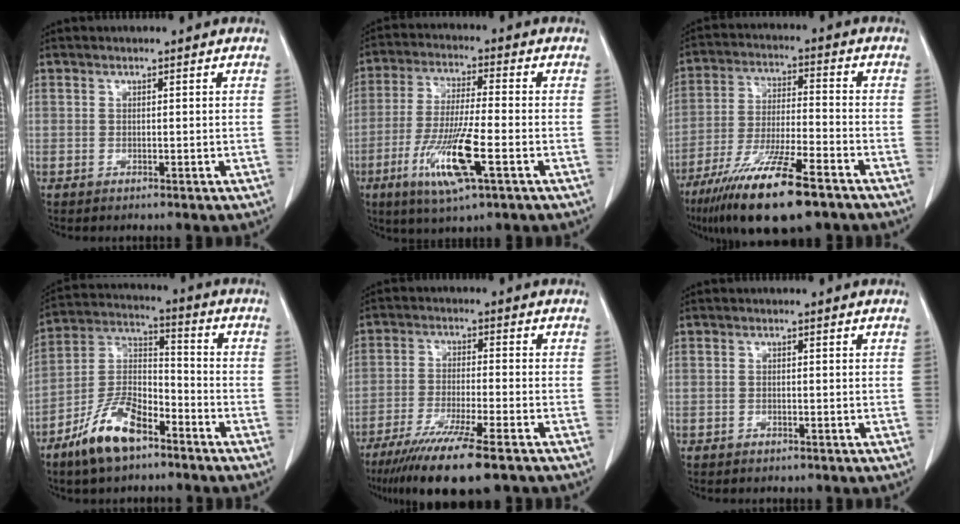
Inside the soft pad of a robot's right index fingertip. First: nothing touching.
{"total": 11.8, "force": [-4.5, 1.0, 10.9], "torque": [-0.218, -0.022, -0.082]}
{"total": 16.1, "force": [-10.6, 2.5, 11.9], "torque": [-0.225, -0.039, -0.188]}
{"total": 11.9, "force": [-7.7, 4.6, 7.7], "torque": [-0.161, 0.002, -0.150]}
{"total": 13.3, "force": [-9.6, 0.9, 9.1], "torque": [-0.160, -0.038, -0.157]}
{"total": 0.6, "force": [-0.4, 0.4, 0.2], "torque": [-0.002, 0.003, -0.005]}